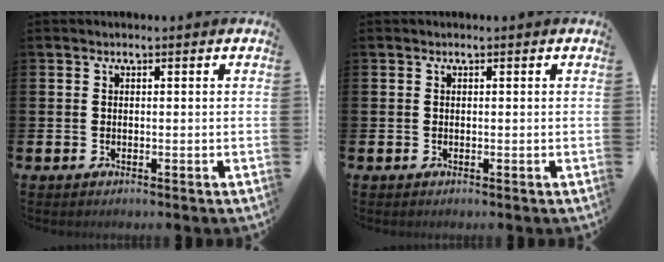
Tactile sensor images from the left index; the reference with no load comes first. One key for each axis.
{"total": 0.0}